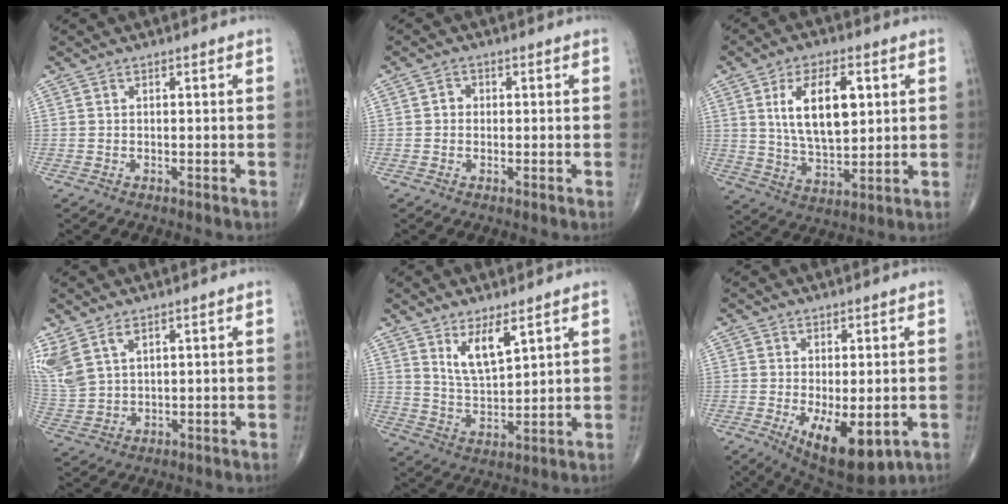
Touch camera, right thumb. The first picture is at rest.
{"total": 1.6, "force": [0.0, 1.4, 0.7], "torque": [-0.001, 0.005, -0.005]}
{"total": 14.0, "force": [3.7, 7.0, 11.5], "torque": [-0.186, -0.013, 0.075]}
{"total": 9.1, "force": [5.1, 4.9, 5.8], "torque": [-0.144, -0.008, 0.120]}
{"total": 7.6, "force": [4.3, 2.6, 5.6], "torque": [-0.095, -0.038, 0.088]}
{"total": 11.6, "force": [-3.8, 5.1, 9.8], "torque": [-0.139, -0.018, -0.042]}